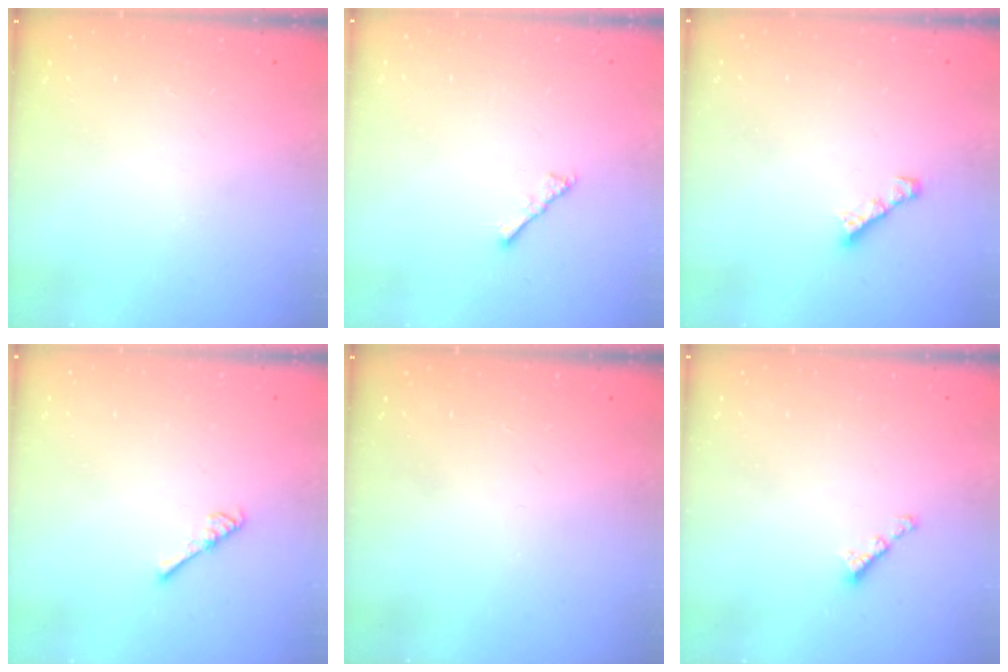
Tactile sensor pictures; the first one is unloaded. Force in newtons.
{"total": 2.1, "press": 2.1, "slide": 0.5}
{"total": 3.0, "press": 3.0, "slide": 0.3}
{"total": 2.7, "press": 2.6, "slide": 0.4}
{"total": 0.0}
{"total": 2.3, "press": 2.3, "slide": 0.4}